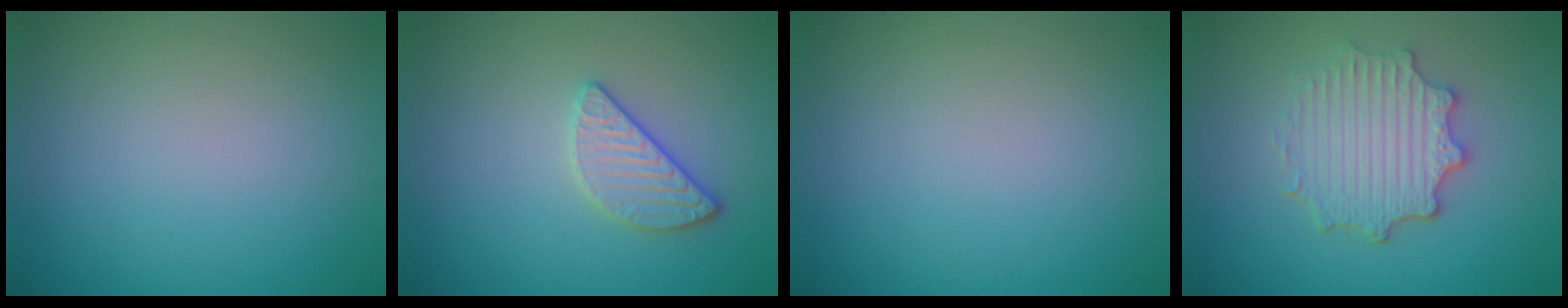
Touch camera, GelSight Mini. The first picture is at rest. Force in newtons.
{"total": 2.5, "press": 2.3, "slide": 0.8}
{"total": 0.0}
{"total": 4.5, "press": 3.7, "slide": 2.6}